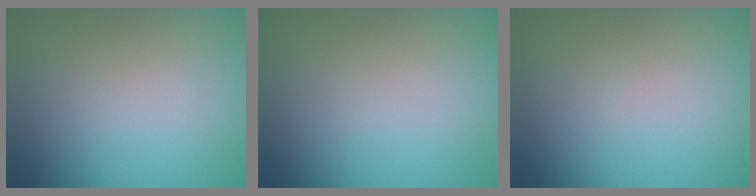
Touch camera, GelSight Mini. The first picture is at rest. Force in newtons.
{"total": 0.0}
{"total": 0.0}